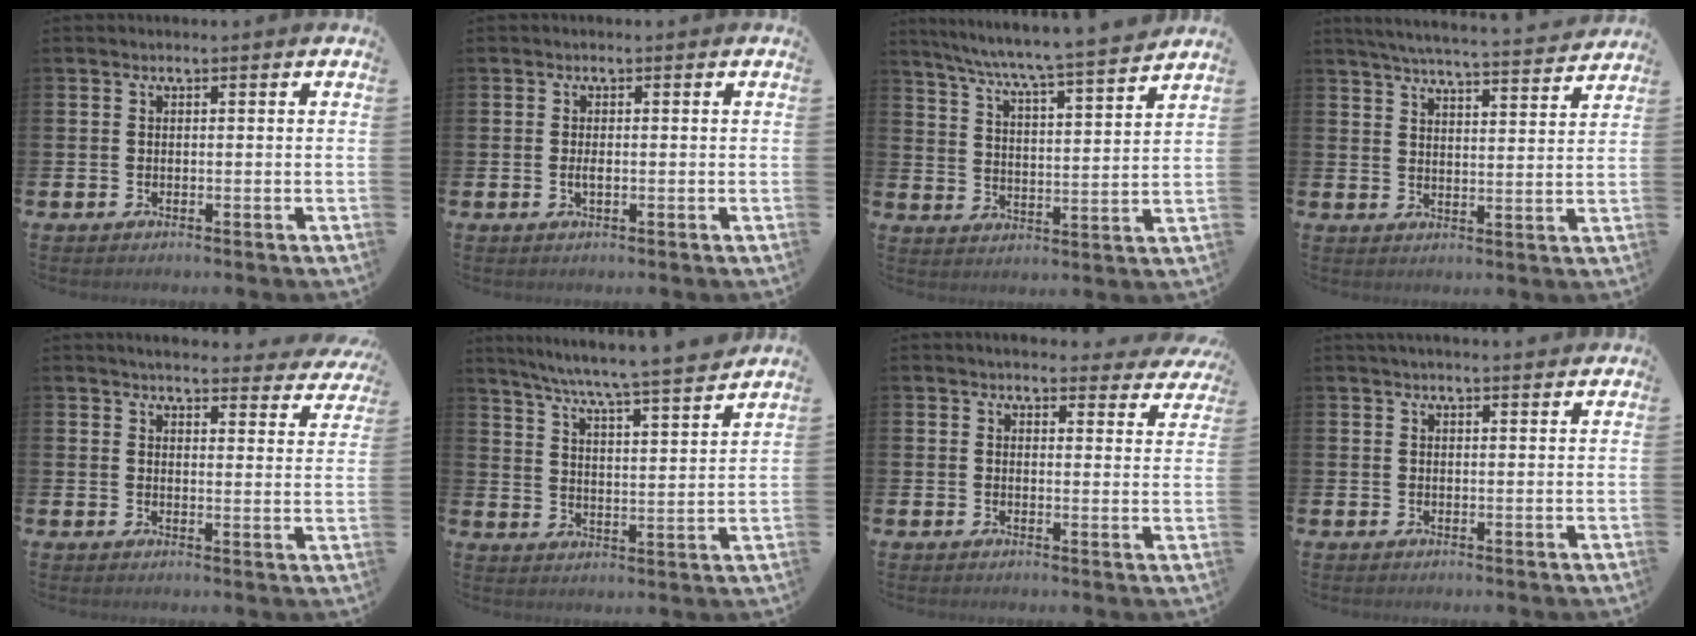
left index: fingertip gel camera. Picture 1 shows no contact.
{"total": 1.1, "force": [-0.1, 0.4, 1.0], "torque": [-0.025, 0.004, -0.002]}
{"total": 7.2, "force": [6.8, -0.5, 2.3], "torque": [-0.077, -0.052, 0.115]}
{"total": 5.7, "force": [5.6, -0.1, 1.3], "torque": [-0.042, -0.040, 0.097]}
{"total": 3.8, "force": [3.7, 0.4, 0.6], "torque": [-0.015, -0.027, 0.063]}
{"total": 7.2, "force": [6.7, -0.5, 2.6], "torque": [-0.080, -0.051, 0.113]}
{"total": 3.6, "force": [3.4, 0.8, 0.1], "torque": [-0.003, -0.020, 0.061]}
{"total": 2.1, "force": [2.0, 0.0, 0.5], "torque": [-0.013, -0.005, 0.036]}